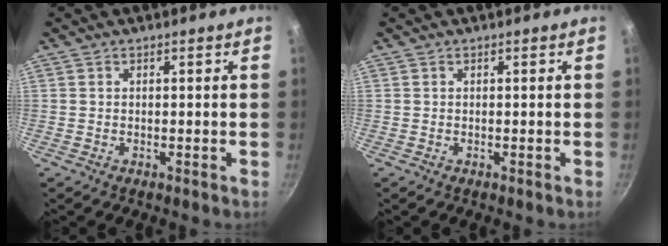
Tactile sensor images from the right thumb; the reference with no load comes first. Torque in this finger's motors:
{"motor_torque": [-0.03, 0.03, 0.00, 0.00, 0.00]}